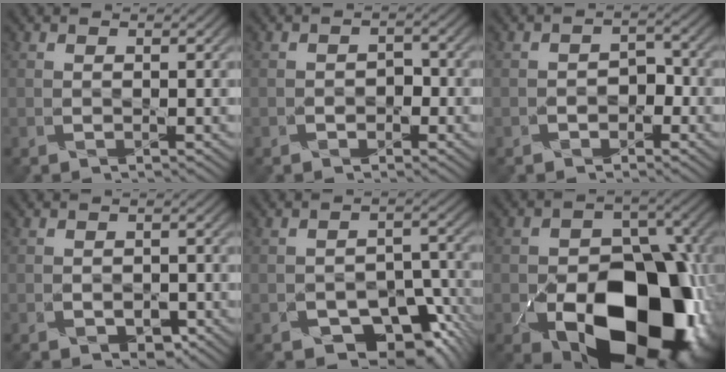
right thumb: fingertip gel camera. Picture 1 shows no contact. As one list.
[{"total": 1.8, "force": [-0.9, 1.4, 0.7], "torque": [0.003, 0.001, -0.016]}, {"total": 2.4, "force": [-1.4, 1.7, 1.0], "torque": [0.001, 0.006, -0.024]}, {"total": 2.0, "force": [-1.1, 1.4, 0.9], "torque": [-0.016, -0.008, -0.016]}, {"total": 10.5, "force": [-6.7, 6.1, 5.3], "torque": [-0.065, -0.006, -0.095]}, {"total": 19.3, "force": [-7.9, 12.5, 12.5], "torque": [-0.166, -0.016, -0.112]}]